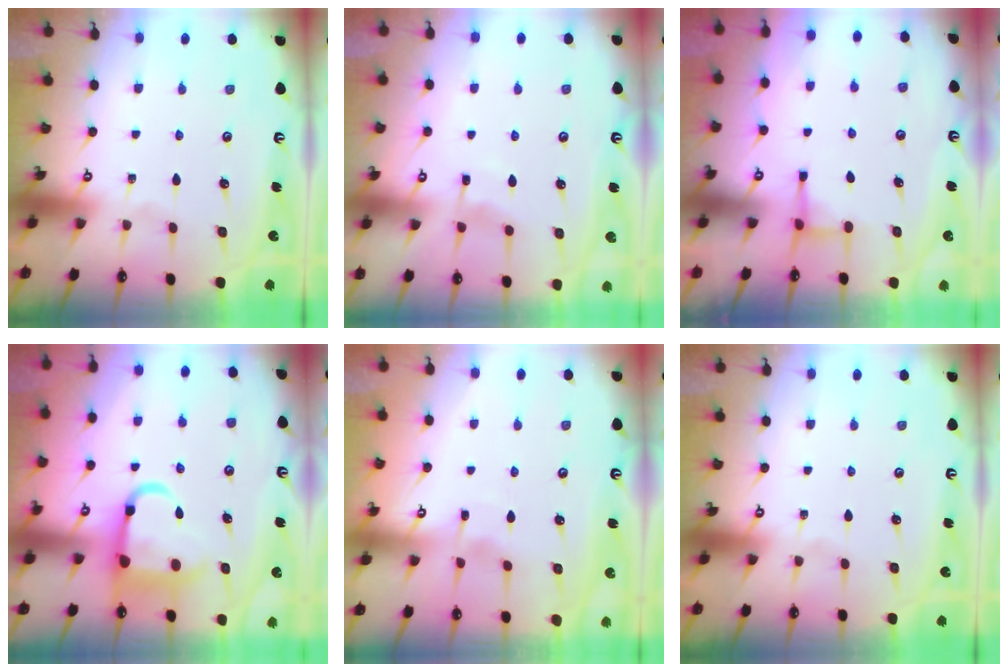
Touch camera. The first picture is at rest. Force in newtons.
{"total": 4.5, "press": 4.5, "slide": 0.5}
{"total": 3.2, "press": 3.2, "slide": 0.5}
{"total": 10.5, "press": 10.4, "slide": 1.2}
{"total": 2.5, "press": 2.5, "slide": 0.3}
{"total": 0.0}